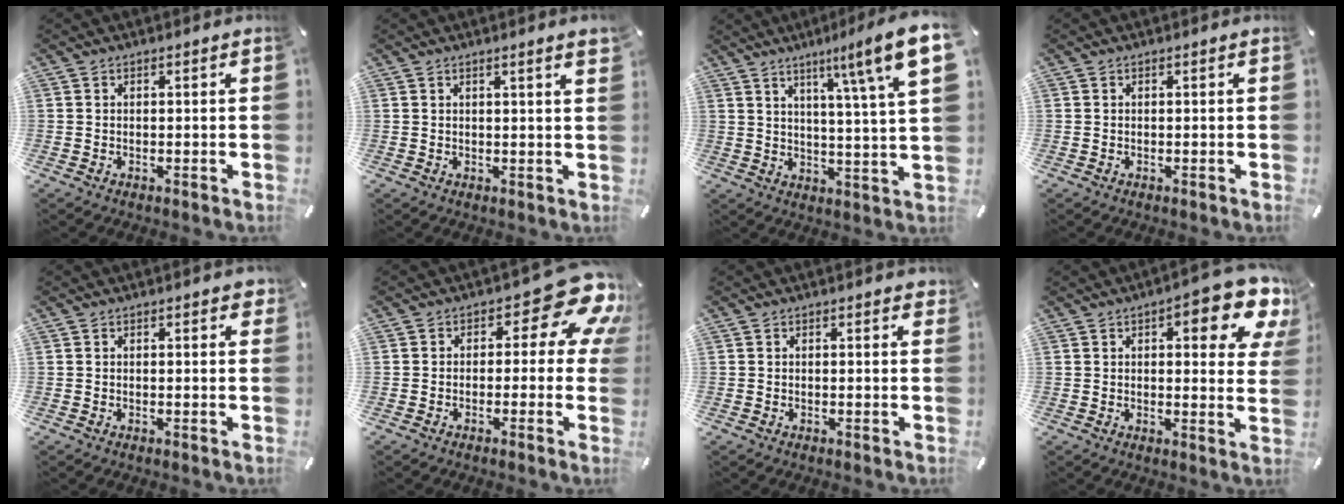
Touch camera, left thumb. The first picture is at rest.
{"total": 2.4, "force": [1.2, 0.0, 2.1], "torque": [-0.040, -0.002, 0.021]}
{"total": 13.0, "force": [7.3, 0.3, 10.8], "torque": [-0.166, -0.049, 0.103]}
{"total": 0.0}
{"total": 1.4, "force": [0.7, 0.5, 1.0], "torque": [-0.007, -0.003, 0.008]}
{"total": 14.6, "force": [5.9, 6.8, 11.4], "torque": [-0.144, -0.036, 0.099]}
{"total": 0.8, "force": [0.4, 0.4, 0.6], "torque": [0.003, -0.004, 0.003]}
{"total": 13.0, "force": [6.9, 4.5, 10.0], "torque": [-0.117, -0.047, 0.109]}